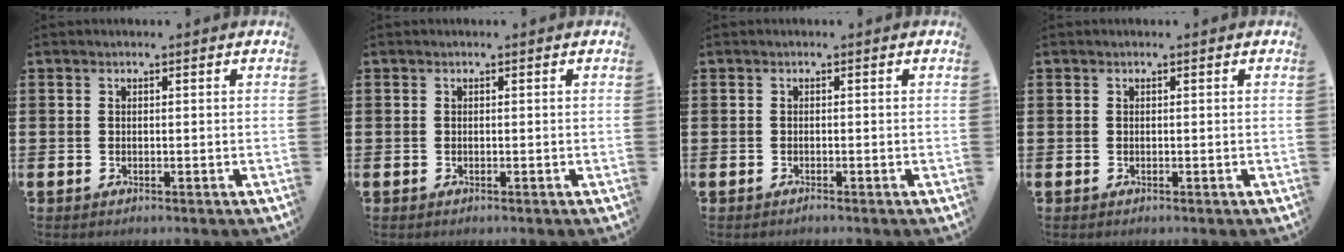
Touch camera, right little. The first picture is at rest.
{"total": 0.0}
{"total": 0.0}
{"total": 0.0}